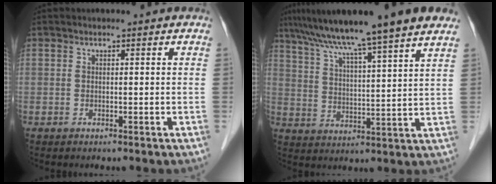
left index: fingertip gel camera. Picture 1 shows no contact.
{"total": 17.3, "force": [13.8, -0.5, 10.5], "torque": [-0.172, 0.032, 0.203]}